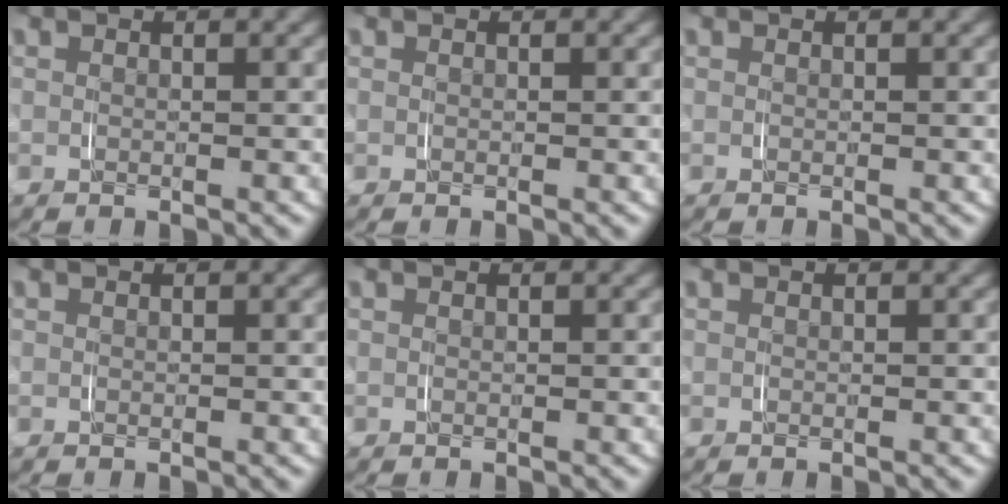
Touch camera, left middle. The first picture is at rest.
{"total": 0.0}
{"total": 0.0}
{"total": 0.0}
{"total": 0.0}
{"total": 0.0}